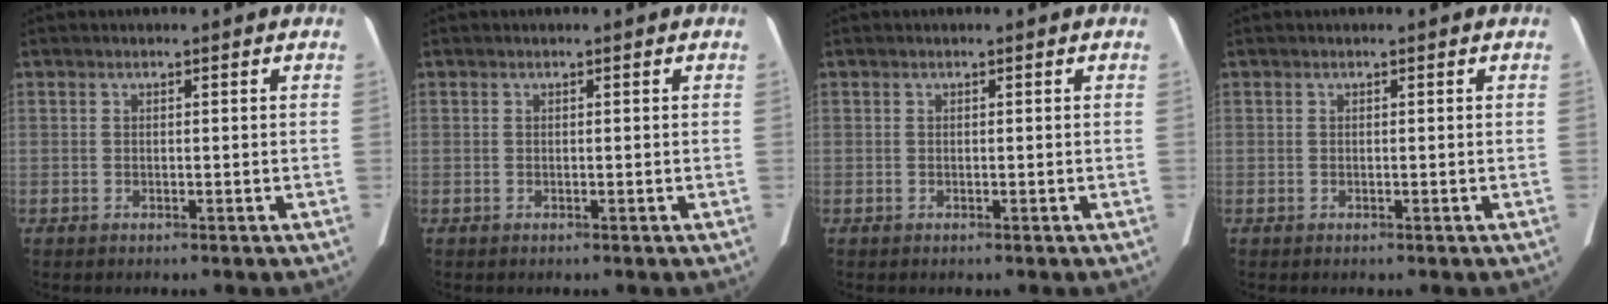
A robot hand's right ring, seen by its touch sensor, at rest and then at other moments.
{"total": 0.0}
{"total": 0.0}
{"total": 0.0}